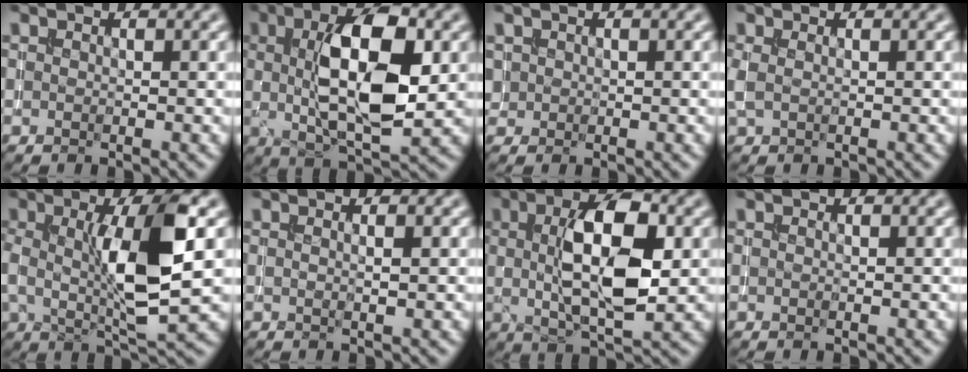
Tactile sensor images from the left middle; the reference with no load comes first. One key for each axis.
{"total": 9.9, "fx": 1.4, "fy": 3.8, "fz": 9.0, "tx": -0.147, "ty": 0.011, "tz": 0.022}
{"total": 0.6, "fx": 0.3, "fy": 0.5, "fz": -0.1, "tx": 0.007, "ty": 0.004, "tz": 0.004}
{"total": 0.8, "fx": 0.2, "fy": 0.4, "fz": 0.7, "tx": -0.020, "ty": 0.004, "tz": 0.001}
{"total": 8.2, "fx": 0.8, "fy": 2.0, "fz": 7.9, "tx": -0.133, "ty": 0.001, "tz": 0.015}
{"total": 1.1, "fx": 0.3, "fy": 0.2, "fz": 1.1, "tx": -0.008, "ty": 0.001, "tz": -0.001}
{"total": 8.8, "fx": 1.3, "fy": 3.4, "fz": 8.1, "tx": -0.134, "ty": 0.009, "tz": 0.018}
{"total": 0.0}